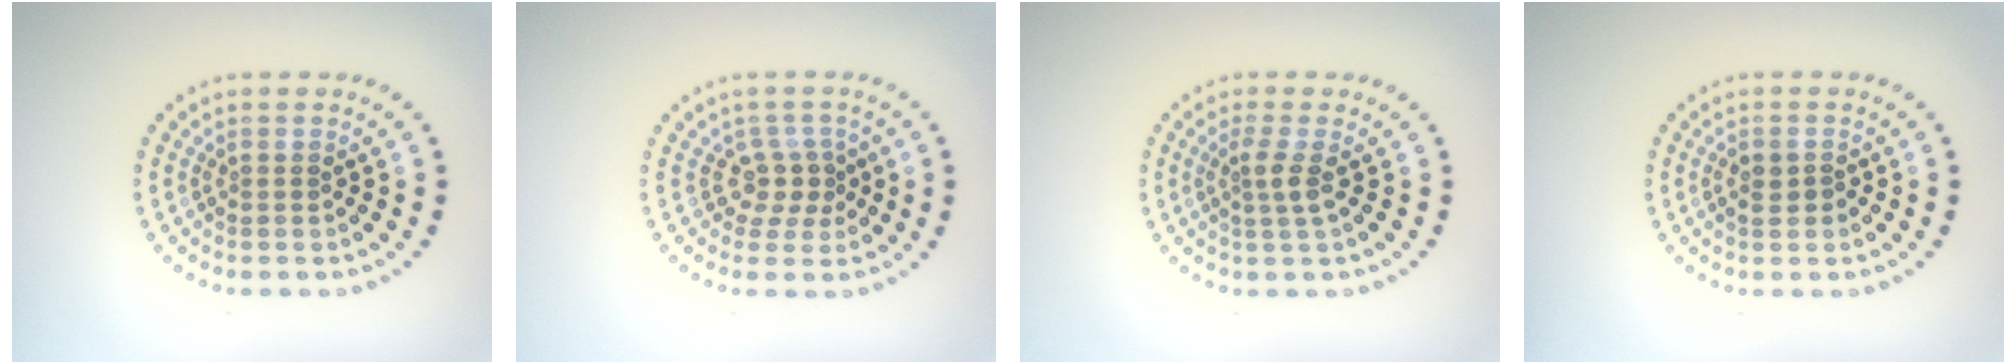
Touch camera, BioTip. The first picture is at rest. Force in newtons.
{"total": 2.4, "press": 1.7, "slide": 1.7}
{"total": 1.8, "press": 1.3, "slide": 1.3}
{"total": 1.5, "press": 1.5, "slide": 0.1}